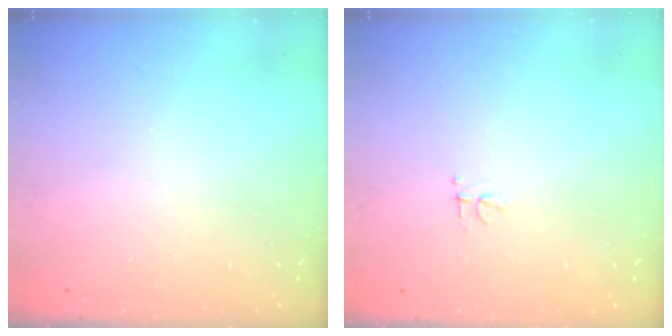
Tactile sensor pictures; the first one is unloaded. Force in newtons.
{"total": 2.8, "press": 2.8, "slide": 0.2}